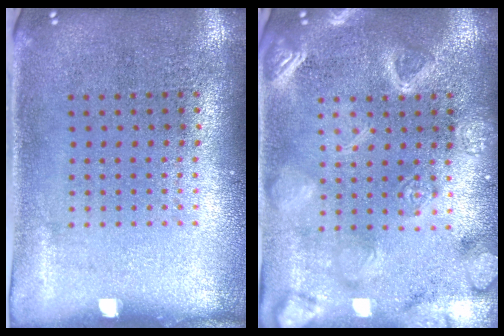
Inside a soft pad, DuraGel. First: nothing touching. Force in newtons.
{"total": 3.0, "press": 3.0, "slide": 0.2}